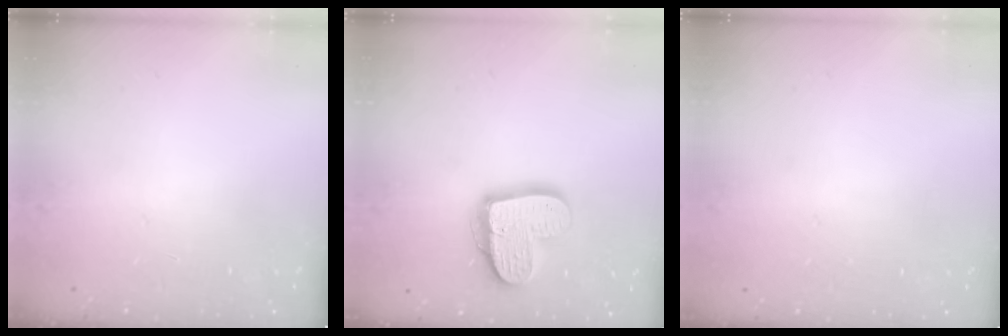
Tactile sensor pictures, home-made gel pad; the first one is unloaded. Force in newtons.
{"total": 16.6, "press": 16.6, "slide": 1.4}
{"total": 0.0}